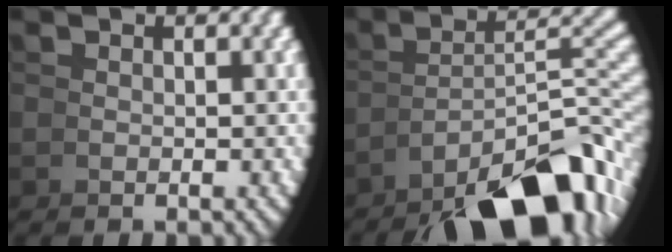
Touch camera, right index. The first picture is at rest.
{"total": 12.7, "force": [-5.4, 5.9, 9.9], "torque": [-0.136, -0.034, -0.063]}